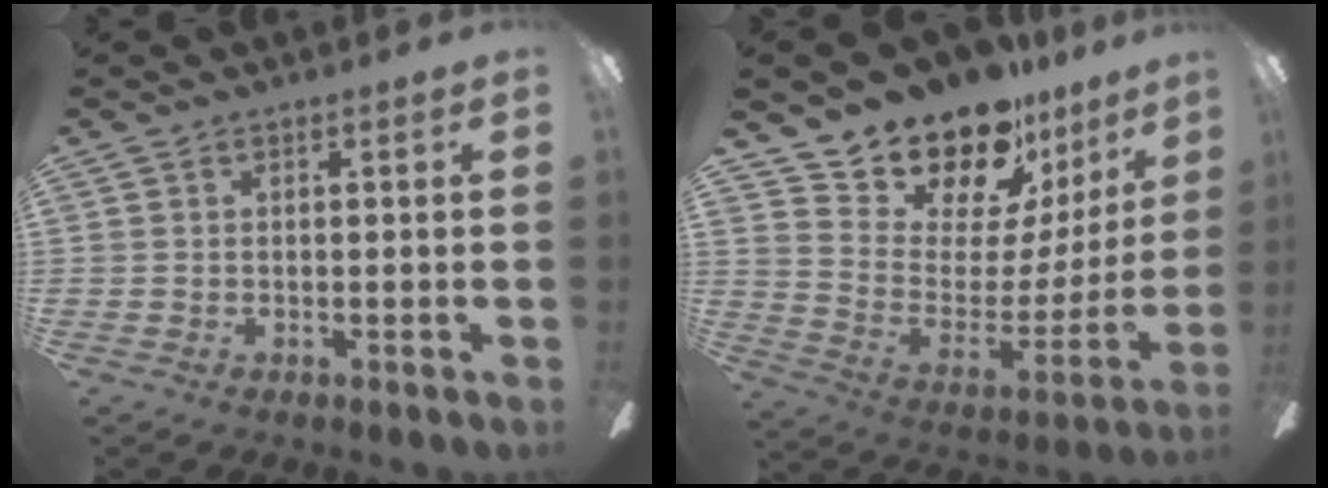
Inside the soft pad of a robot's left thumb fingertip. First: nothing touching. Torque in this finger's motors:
{"motor_torque": [1.10, 1.28, 1.40, -1.36, 0.21]}